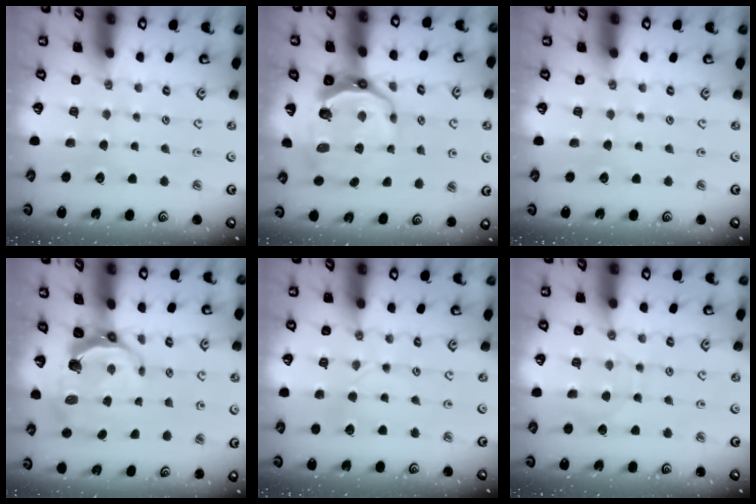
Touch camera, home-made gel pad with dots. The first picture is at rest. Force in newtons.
{"total": 11.1, "press": 10.3, "slide": 4.2}
{"total": 0.0}
{"total": 7.6, "press": 6.1, "slide": 4.5}
{"total": 2.2, "press": 2.2, "slide": 0.3}
{"total": 2.8, "press": 2.8, "slide": 0.4}